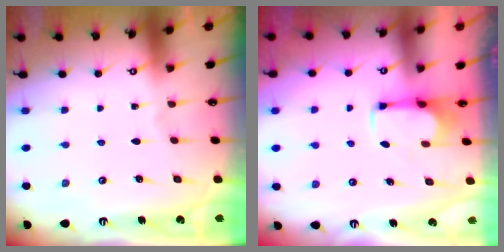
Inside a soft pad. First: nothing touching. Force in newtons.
{"total": 2.7, "press": 2.6, "slide": 0.7}